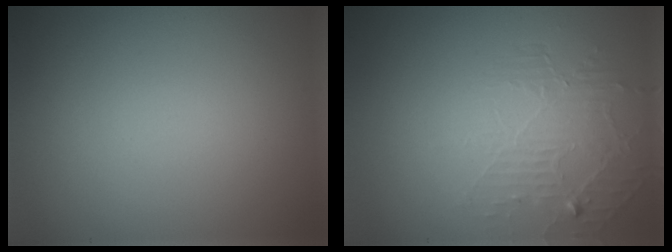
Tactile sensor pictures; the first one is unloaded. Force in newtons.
{"total": 2.0, "press": 1.1, "slide": 1.7}